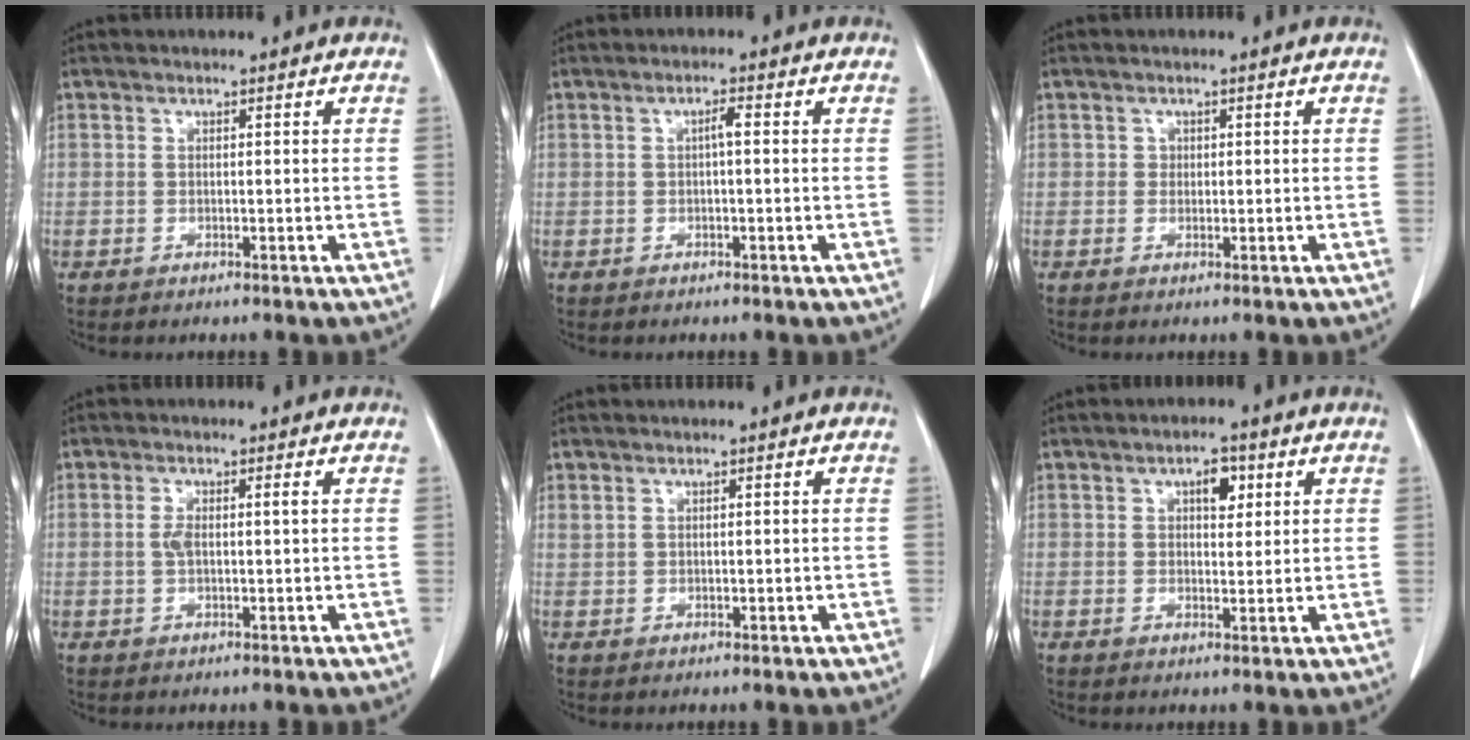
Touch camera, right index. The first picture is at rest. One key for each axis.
{"total": 1.5, "fx": 0.1, "fy": 0.1, "fz": 1.5, "tx": -0.026, "ty": 0.004, "tz": 0.002}
{"total": 0.8, "fx": 0.1, "fy": 0.7, "fz": 0.1, "tx": 0.004, "ty": 0.002, "tz": 0.002}
{"total": 2.4, "fx": 0.2, "fy": 0.6, "fz": 2.3, "tx": -0.053, "ty": 0.008, "tz": 0.006}
{"total": 0.7, "fx": 0.3, "fy": 0.4, "fz": 0.4, "tx": -0.015, "ty": 0.007, "tz": 0.013}
{"total": 3.5, "fx": 1.5, "fy": 1.7, "fz": 2.7, "tx": -0.039, "ty": 0.004, "tz": 0.022}